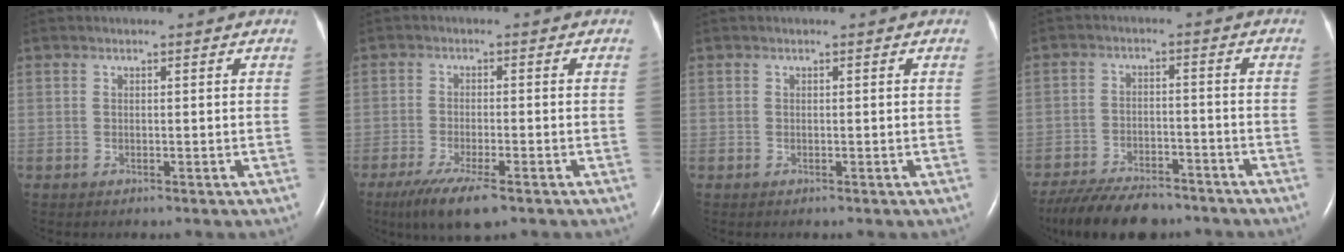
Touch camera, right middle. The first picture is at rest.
{"total": 7.4, "force": [-4.8, 1.3, 5.4], "torque": [-0.101, -0.019, -0.078]}
{"total": 0.0}
{"total": 12.9, "force": [-10.8, 4.1, 5.7], "torque": [-0.096, -0.011, -0.169]}